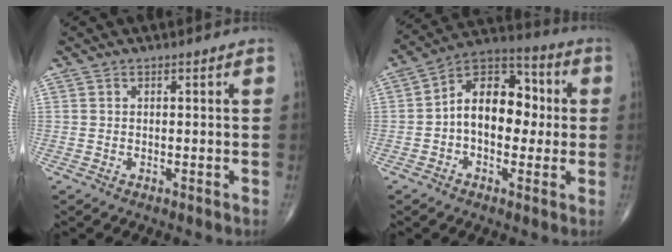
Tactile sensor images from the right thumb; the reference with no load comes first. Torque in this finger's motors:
{"motor_torque": [-0.15, 1.00, 0.21, -0.15, 0.12]}